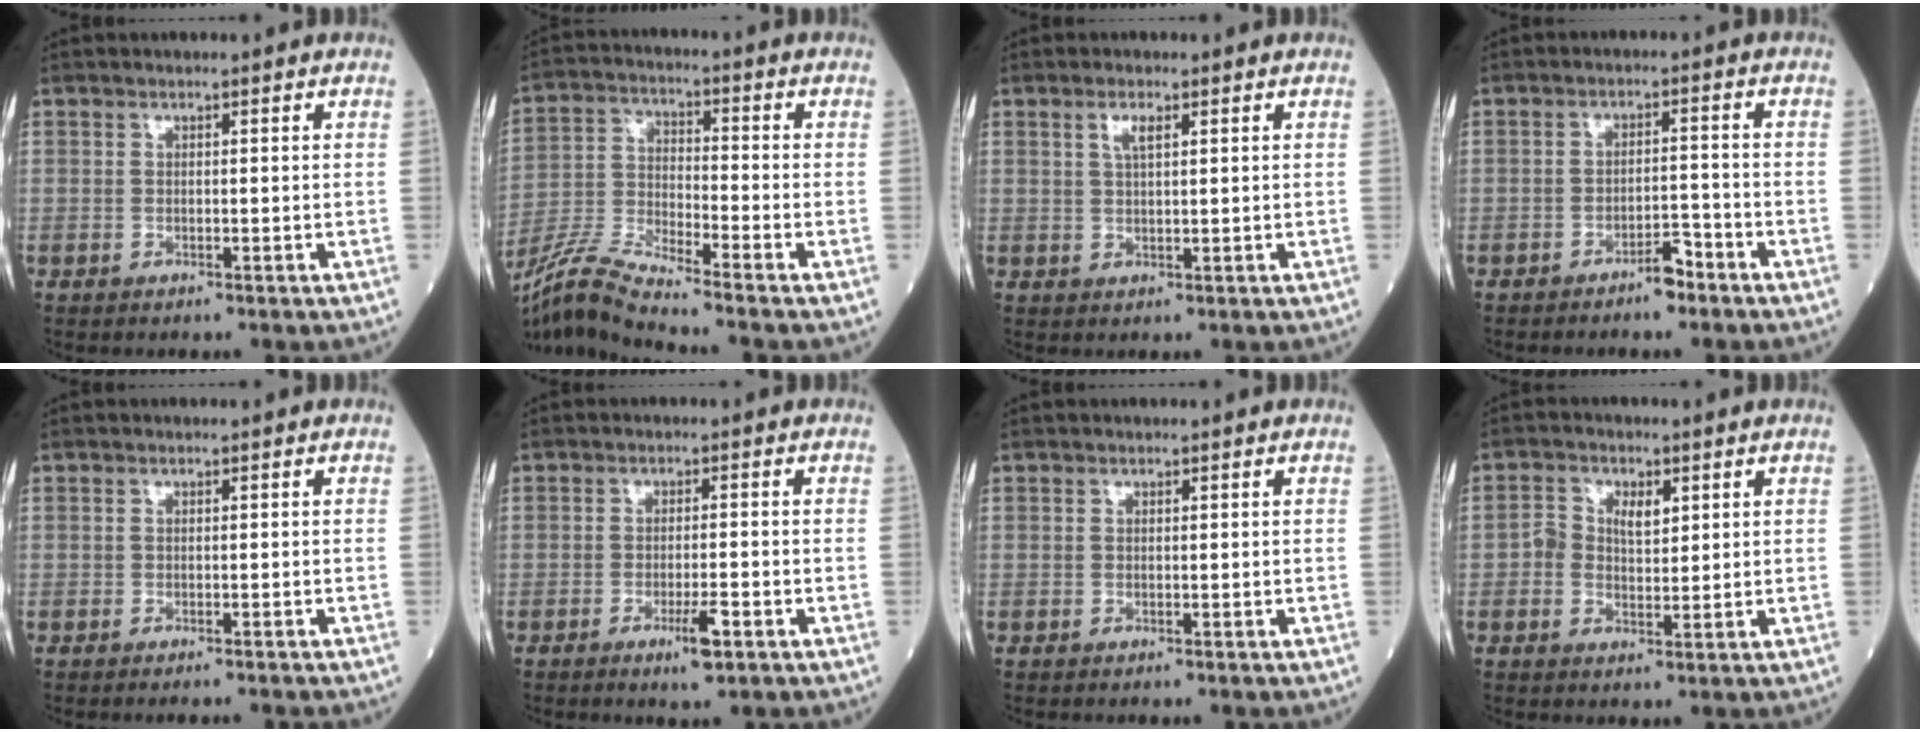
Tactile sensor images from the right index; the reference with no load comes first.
{"total": 9.2, "force": [-8.3, -1.5, 3.6], "torque": [-0.085, -0.019, -0.164]}
{"total": 2.3, "force": [1.1, 0.5, 1.9], "torque": [-0.042, 0.002, 0.021]}
{"total": 3.3, "force": [-2.7, 0.8, 1.8], "torque": [-0.024, 0.004, -0.047]}
{"total": 2.1, "force": [-2.0, -0.1, 0.7], "torque": [-0.007, -0.003, -0.027]}
{"total": 3.7, "force": [-1.9, 0.3, 3.2], "torque": [-0.053, -0.004, -0.032]}
{"total": 0.0}
{"total": 4.1, "force": [0.9, 2.8, 2.8], "torque": [-0.047, 0.014, 0.016]}